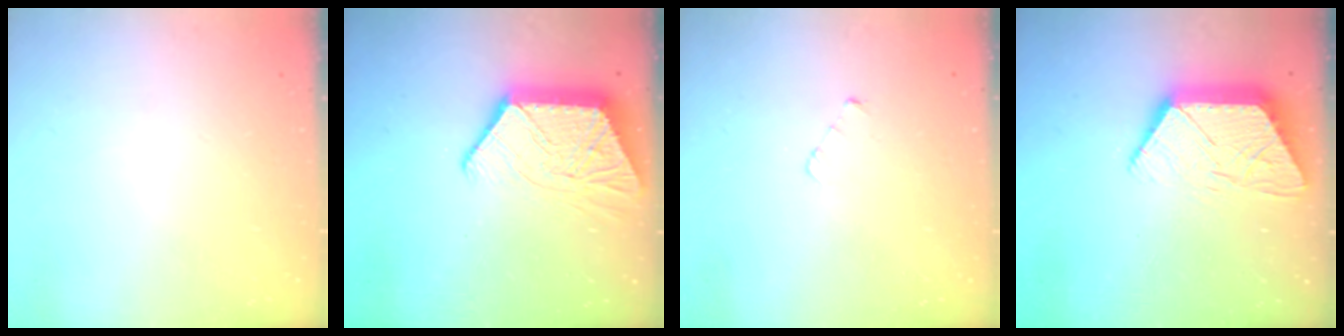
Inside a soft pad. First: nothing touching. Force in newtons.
{"total": 14.8, "press": 14.7, "slide": 1.0}
{"total": 2.5, "press": 2.5, "slide": 0.2}
{"total": 13.3, "press": 13.2, "slide": 0.8}